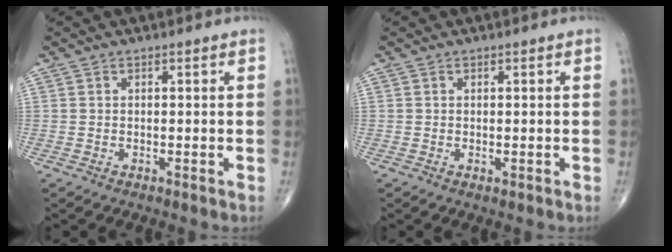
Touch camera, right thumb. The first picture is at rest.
{"total": 0.6, "force": [-0.1, 0.3, 0.6], "torque": [-0.012, -0.004, 0.000]}